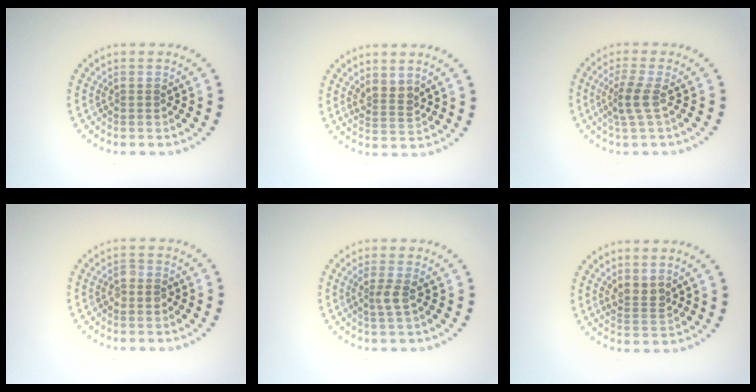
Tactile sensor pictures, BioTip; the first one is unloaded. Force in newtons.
{"total": 2.0, "press": 1.7, "slide": 1.2}
{"total": 2.3, "press": 1.9, "slide": 1.3}
{"total": 1.1, "press": 1.0, "slide": 0.3}
{"total": 1.6, "press": 1.2, "slide": 1.0}
{"total": 1.9, "press": 1.6, "slide": 1.0}